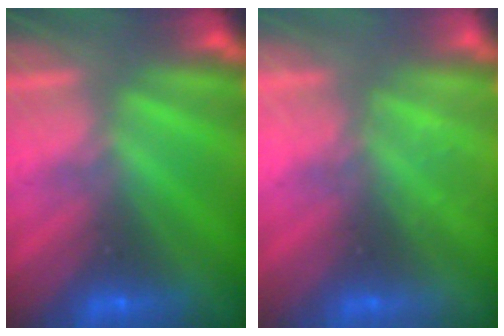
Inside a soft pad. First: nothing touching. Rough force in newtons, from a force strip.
{"total": 2.2}